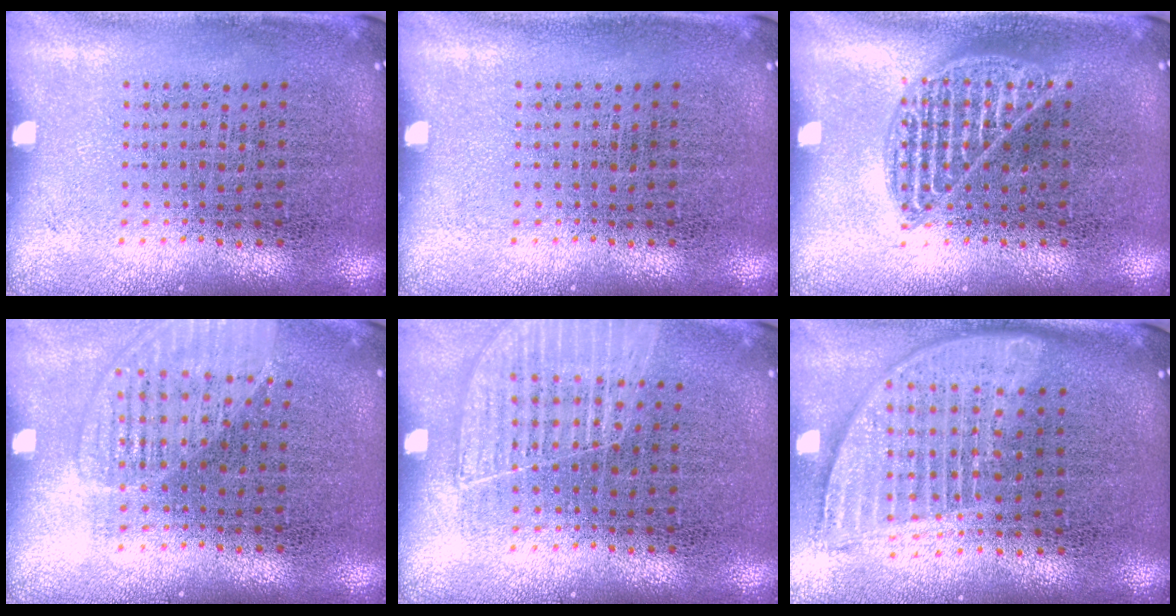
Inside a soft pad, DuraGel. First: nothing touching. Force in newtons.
{"total": 0.0}
{"total": 1.8, "press": 1.8, "slide": 0.3}
{"total": 1.3, "press": 1.3, "slide": 0.2}
{"total": 1.1, "press": 1.1, "slide": 0.1}
{"total": 1.8, "press": 1.5, "slide": 0.9}